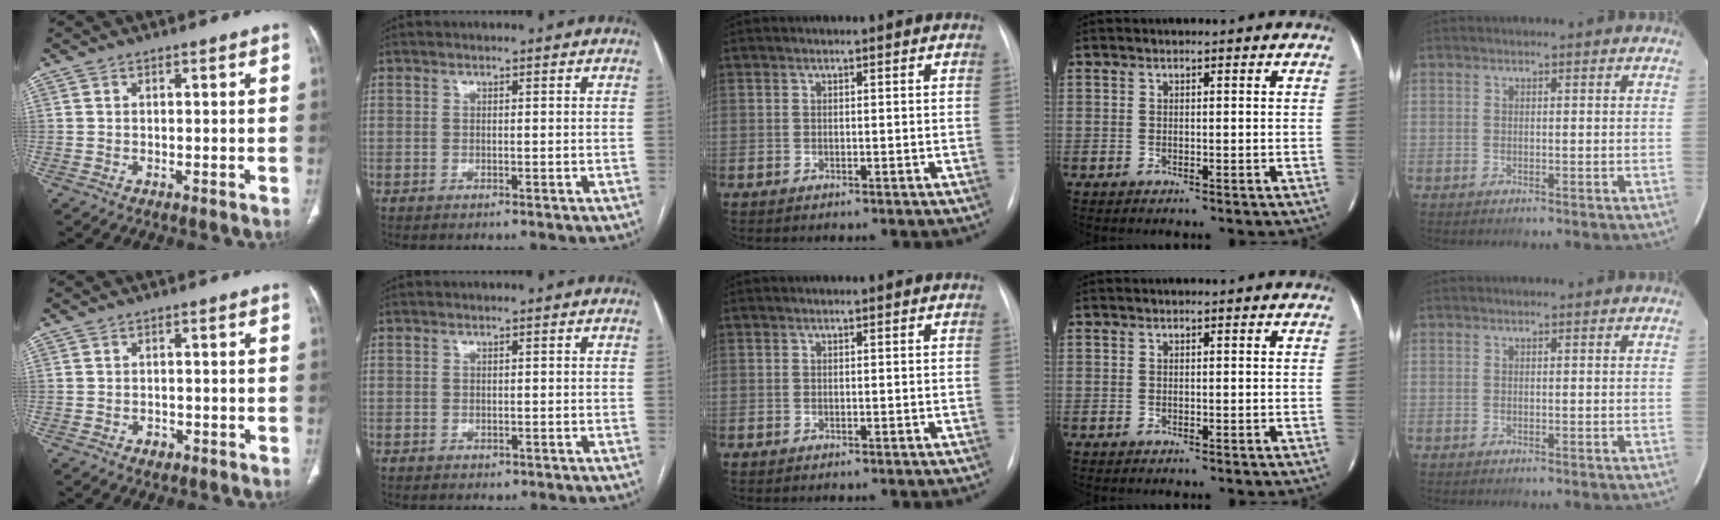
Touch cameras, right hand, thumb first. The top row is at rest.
{"thumb": {"total": 1.4, "force": [-0.7, 1.1, 0.6], "torque": [-0.005, 0.006, -0.007]}, "index": {"total": 0.5, "force": [-0.1, 0.5, 0.2], "torque": [-0.001, 0.000, 0.001]}}